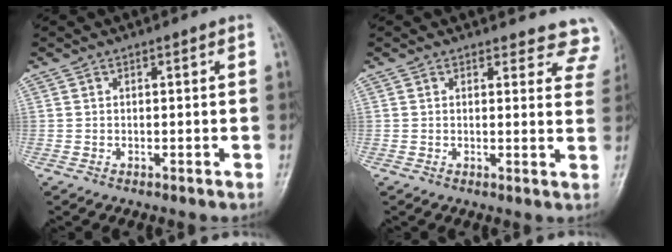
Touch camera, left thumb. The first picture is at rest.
{"total": 8.5, "force": [8.0, 3.0, -0.1], "torque": [0.060, -0.047, 0.047]}